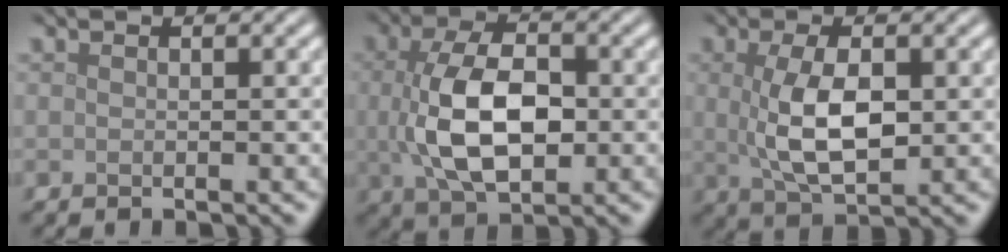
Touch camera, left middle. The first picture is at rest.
{"total": 7.8, "force": [-0.1, 4.3, 6.4], "torque": [-0.142, -0.005, -0.001]}
{"total": 5.5, "force": [0.4, 2.4, 4.9], "torque": [-0.106, -0.003, 0.013]}